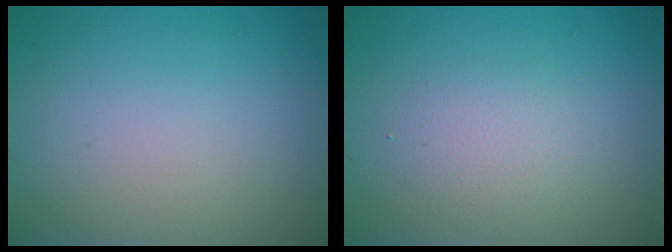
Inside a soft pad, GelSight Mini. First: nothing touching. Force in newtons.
{"total": 2.1, "press": 2.1, "slide": 0.1}